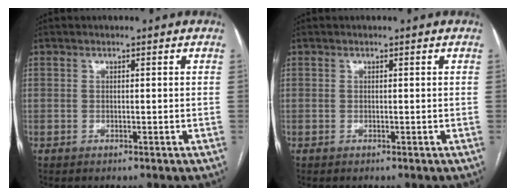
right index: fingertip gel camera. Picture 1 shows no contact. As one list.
[{"total": 0.0}]